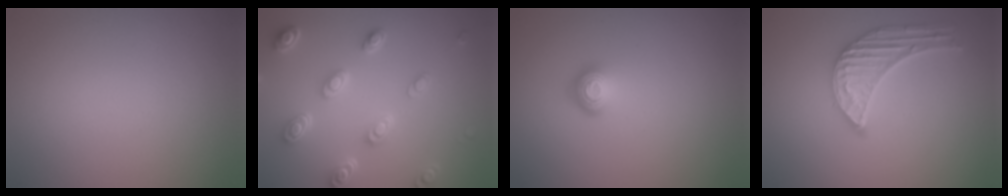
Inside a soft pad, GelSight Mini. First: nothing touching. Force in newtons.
{"total": 4.6, "press": 3.6, "slide": 2.8}
{"total": 1.9, "press": 1.3, "slide": 1.4}
{"total": 5.1, "press": 4.0, "slide": 3.2}